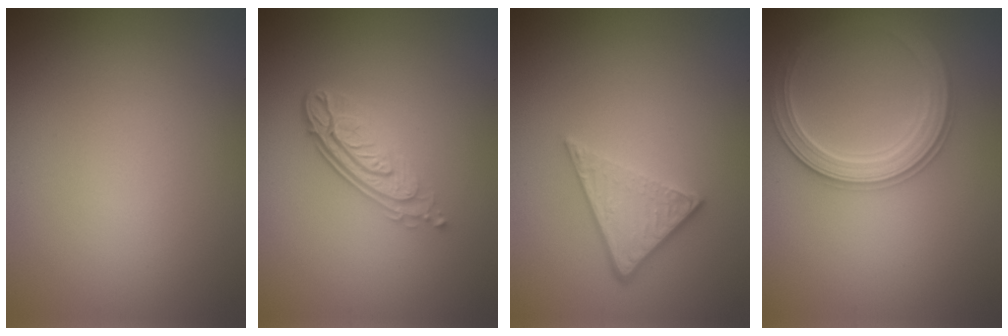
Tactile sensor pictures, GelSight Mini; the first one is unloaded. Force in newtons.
{"total": 4.4, "press": 3.2, "slide": 3.1}
{"total": 3.7, "press": 2.6, "slide": 2.7}
{"total": 3.7, "press": 3.6, "slide": 0.6}